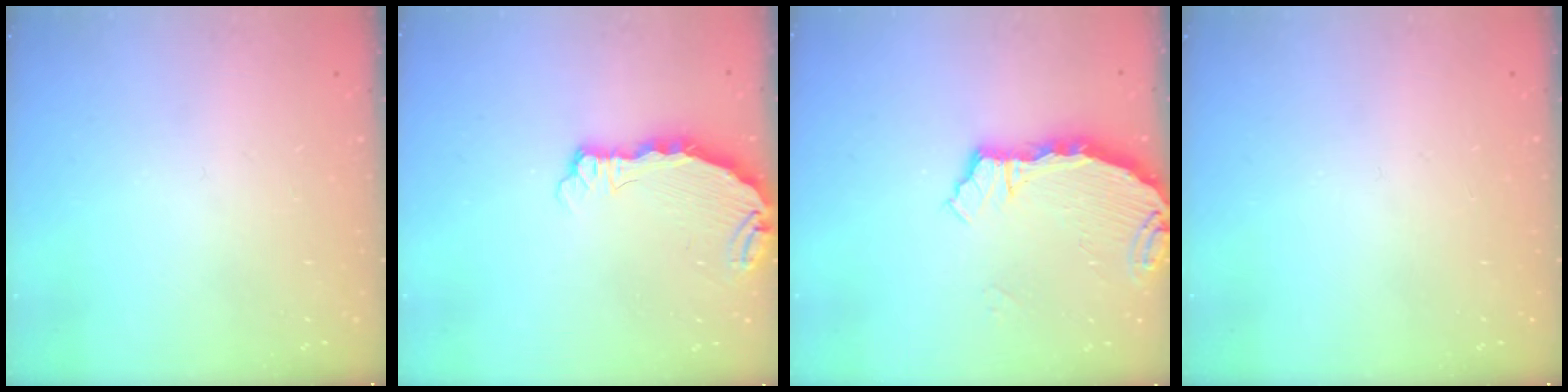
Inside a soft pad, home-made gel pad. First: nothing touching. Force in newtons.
{"total": 5.3, "press": 5.1, "slide": 1.3}
{"total": 4.2, "press": 4.2, "slide": 0.3}
{"total": 0.0}